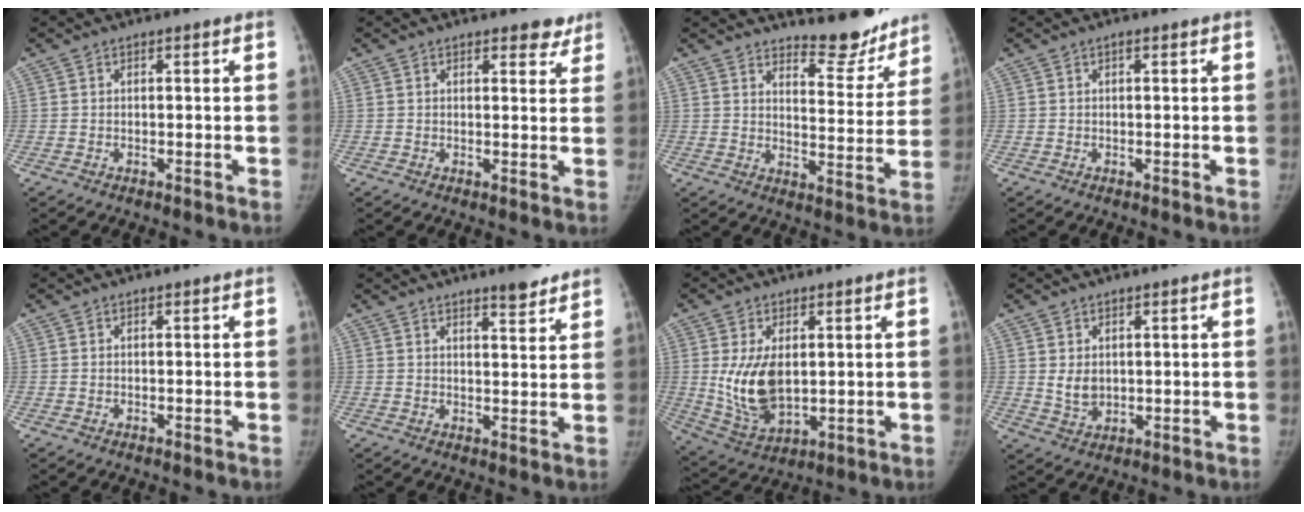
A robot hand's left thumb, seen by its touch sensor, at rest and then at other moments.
{"total": 3.3, "force": [2.6, 1.7, 1.1], "torque": [0.013, -0.015, 0.028]}
{"total": 11.3, "force": [10.3, 3.4, 3.3], "torque": [-0.011, -0.093, 0.138]}
{"total": 0.0}
{"total": 0.0}
{"total": 4.9, "force": [4.0, 1.0, 2.7], "torque": [-0.027, -0.030, 0.055]}
{"total": 11.4, "force": [1.1, 6.7, 9.1], "torque": [-0.164, -0.016, 0.039]}
{"total": 3.8, "force": [0.9, 2.8, 2.4], "torque": [-0.033, -0.013, 0.026]}